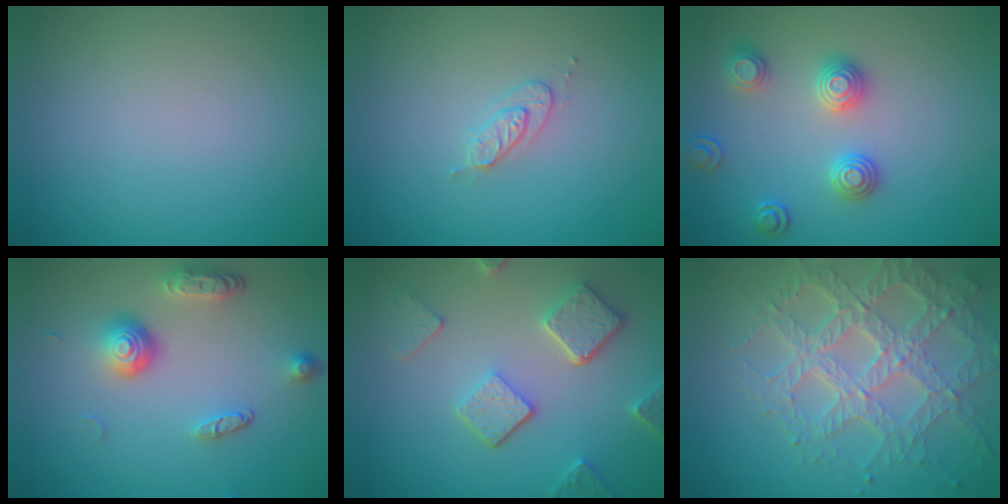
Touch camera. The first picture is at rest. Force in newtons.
{"total": 1.7, "press": 1.6, "slide": 0.2}
{"total": 3.0, "press": 2.9, "slide": 0.6}
{"total": 3.9, "press": 2.9, "slide": 2.7}
{"total": 5.0, "press": 3.9, "slide": 3.2}
{"total": 7.2, "press": 5.1, "slide": 5.1}